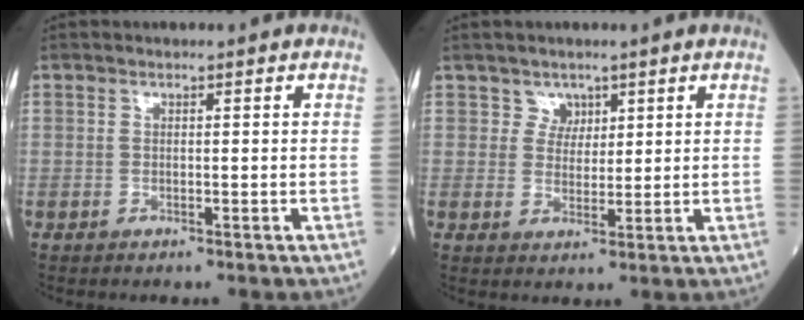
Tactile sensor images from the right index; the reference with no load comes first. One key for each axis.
{"total": 2.6, "fx": 1.7, "fy": 2.0, "fz": 0.0, "tx": 0.010, "ty": -0.002, "tz": 0.024}